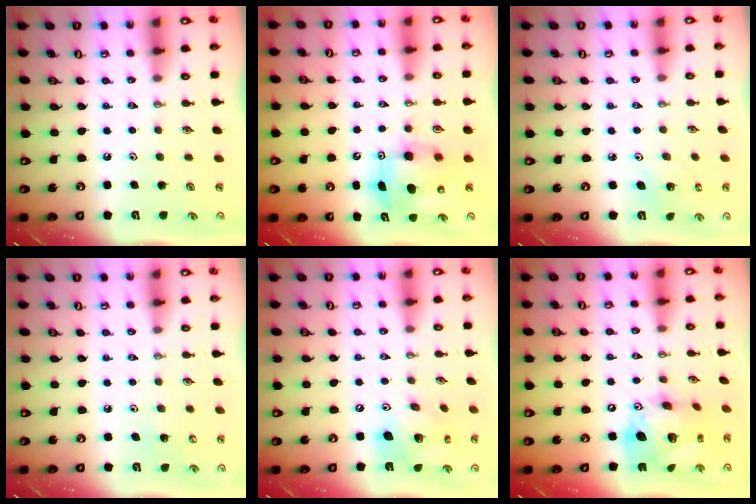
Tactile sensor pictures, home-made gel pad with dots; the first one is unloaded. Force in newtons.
{"total": 8.4, "press": 8.2, "slide": 2.0}
{"total": 2.1, "press": 2.1, "slide": 0.1}
{"total": 4.2, "press": 4.2, "slide": 0.4}
{"total": 15.6, "press": 15.4, "slide": 2.5}
{"total": 17.7, "press": 17.6, "slide": 1.8}